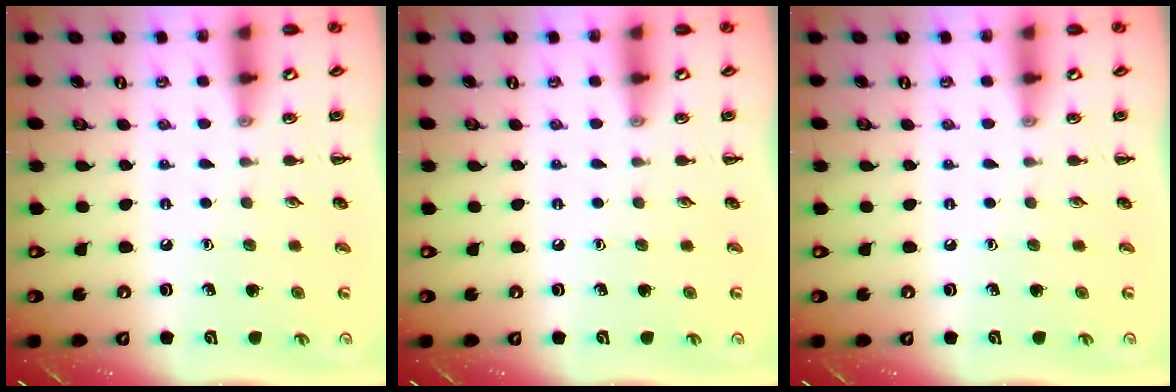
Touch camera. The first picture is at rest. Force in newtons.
{"total": 0.0}
{"total": 0.0}